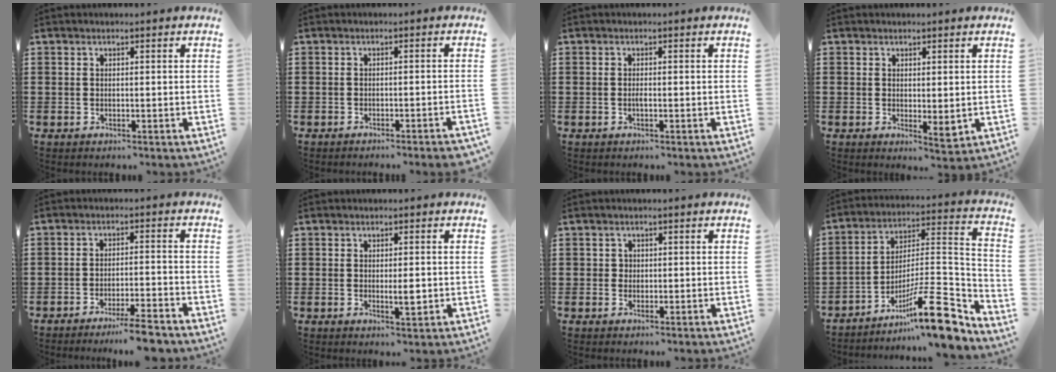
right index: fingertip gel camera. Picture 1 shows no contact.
{"total": 1.8, "force": [-1.5, -0.2, 0.9], "torque": [-0.014, 0.000, -0.029]}
{"total": 0.9, "force": [-0.4, 0.1, 0.8], "torque": [-0.016, -0.005, -0.006]}
{"total": 2.6, "force": [0.7, 1.1, 2.2], "torque": [-0.041, 0.000, 0.014]}
{"total": 5.0, "force": [-4.3, -0.5, 2.6], "torque": [-0.042, -0.013, -0.078]}
{"total": 2.9, "force": [-0.3, 0.6, 2.8], "torque": [-0.049, -0.003, -0.005]}
{"total": 0.9, "force": [0.2, 0.9, 0.3], "torque": [-0.008, 0.004, 0.004]}
{"total": 15.8, "force": [-10.2, 3.5, 11.5], "torque": [-0.157, 0.029, -0.173]}